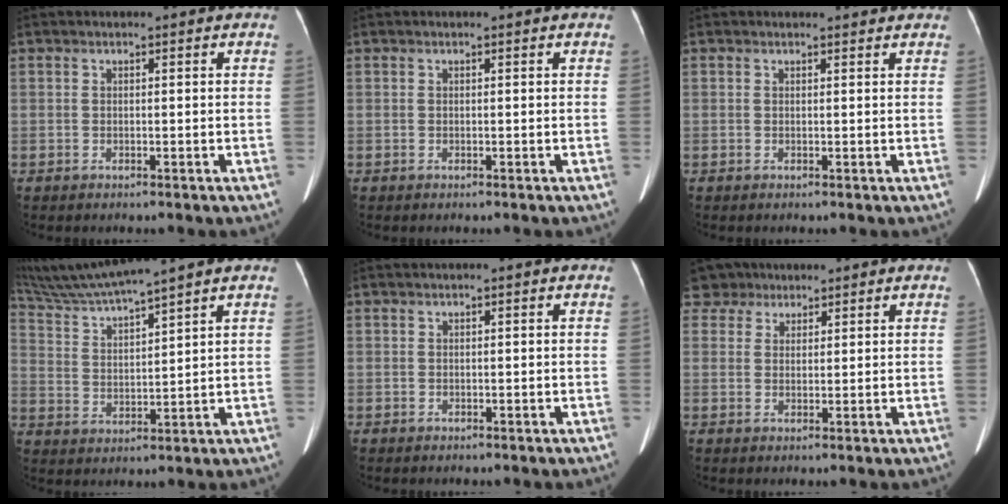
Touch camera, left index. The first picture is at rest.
{"total": 0.0}
{"total": 2.7, "force": [2.6, 0.6, 0.3], "torque": [-0.009, 0.010, 0.027]}
{"total": 9.9, "force": [8.9, -1.6, 4.1], "torque": [-0.088, 0.015, 0.176]}
{"total": 0.0}
{"total": 4.1, "force": [2.9, 2.8, -0.4], "torque": [0.008, 0.017, 0.053]}